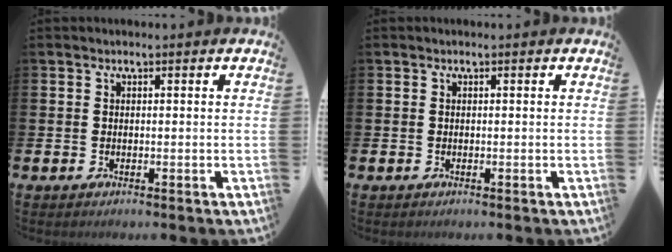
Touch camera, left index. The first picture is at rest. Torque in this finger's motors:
{"motor_torque": [0.00, 0.00, -0.02, 0.00]}